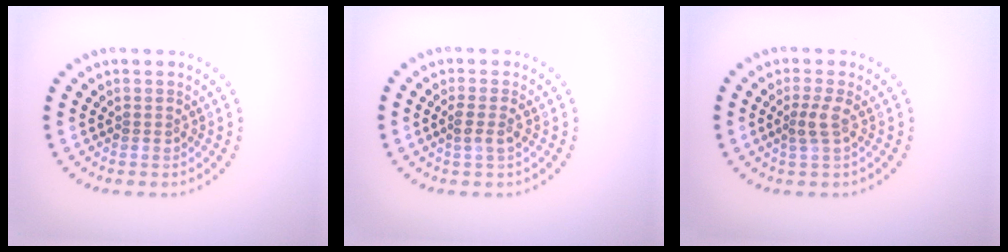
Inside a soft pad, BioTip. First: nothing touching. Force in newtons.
{"total": 1.5, "press": 1.3, "slide": 0.8}
{"total": 1.6, "press": 1.3, "slide": 1.0}